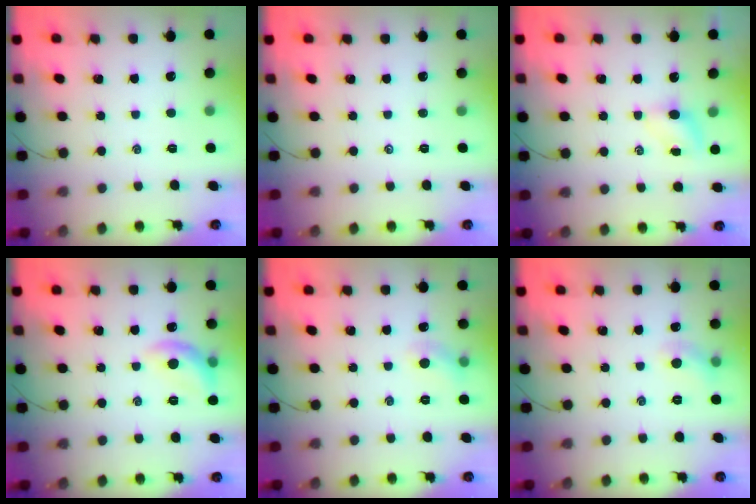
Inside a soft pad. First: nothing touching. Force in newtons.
{"total": 0.0}
{"total": 4.2, "press": 4.1, "slide": 0.8}
{"total": 9.8, "press": 9.8, "slide": 0.4}
{"total": 5.0, "press": 4.8, "slide": 1.4}
{"total": 5.0, "press": 4.8, "slide": 1.4}